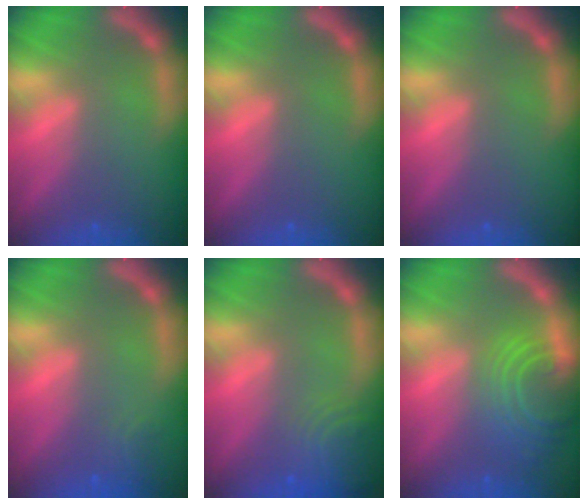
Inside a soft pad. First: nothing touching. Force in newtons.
{"total": 0.0}
{"total": 0.0}
{"total": 1.4}
{"total": 5.6}
{"total": 8.1}